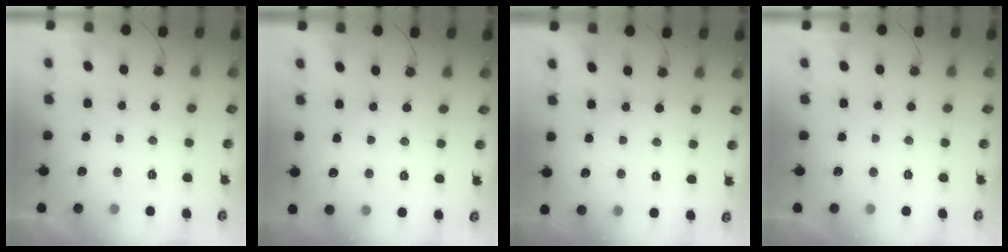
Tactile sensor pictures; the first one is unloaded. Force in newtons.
{"total": 3.0, "press": 2.9, "slide": 0.5}
{"total": 2.8, "press": 2.8, "slide": 0.3}
{"total": 0.0}